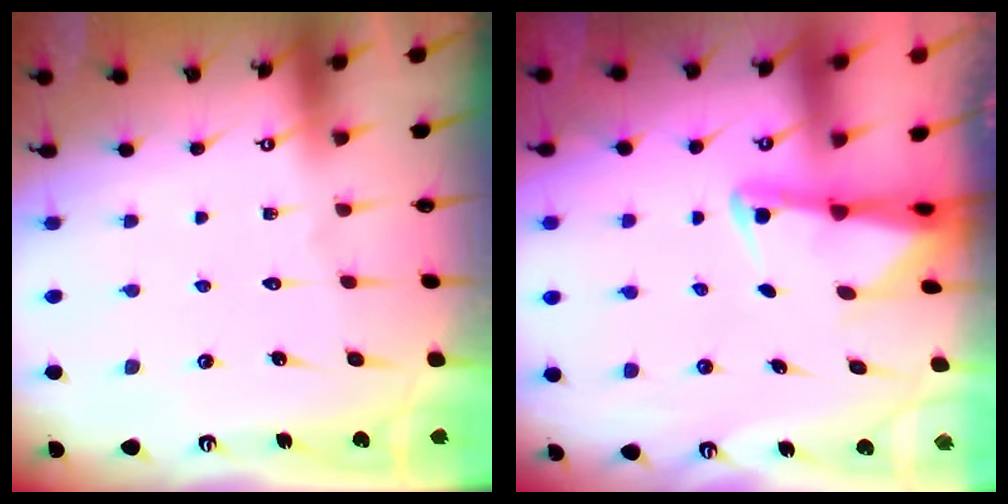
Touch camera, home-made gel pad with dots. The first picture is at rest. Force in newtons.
{"total": 2.1, "press": 2.1, "slide": 0.5}